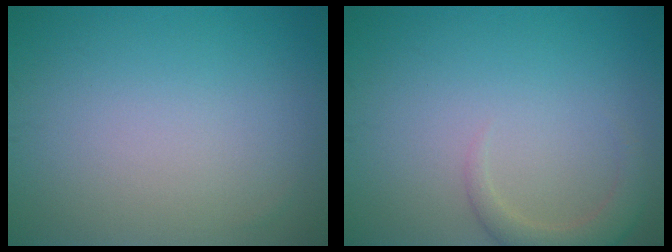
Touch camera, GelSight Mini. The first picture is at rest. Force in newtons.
{"total": 2.4, "press": 2.4, "slide": 0.3}